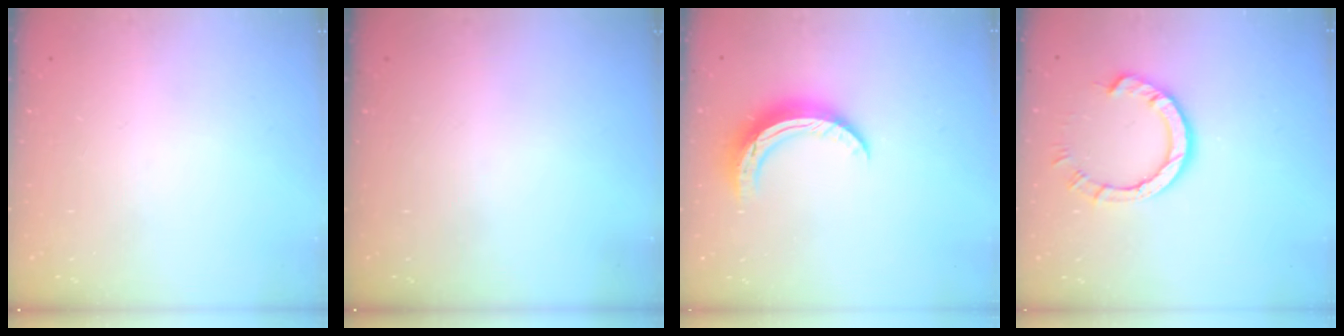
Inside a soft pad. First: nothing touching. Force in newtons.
{"total": 0.0}
{"total": 10.5, "press": 10.5, "slide": 0.2}
{"total": 7.7, "press": 7.7, "slide": 0.6}